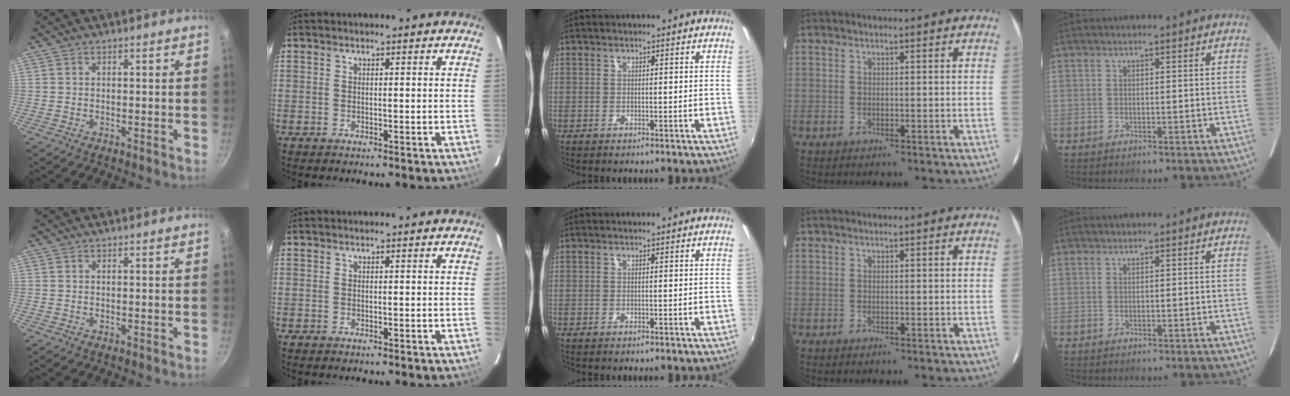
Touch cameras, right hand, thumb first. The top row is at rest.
{}